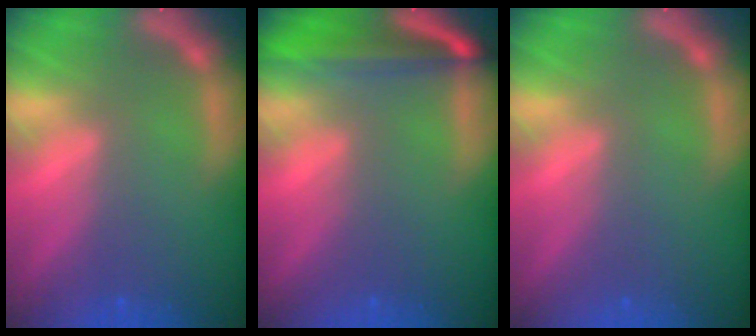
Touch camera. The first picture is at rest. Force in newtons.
{"total": 6.6}
{"total": 0.0}